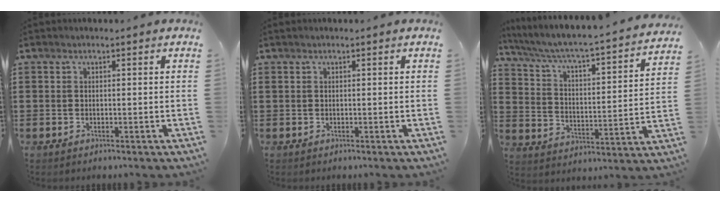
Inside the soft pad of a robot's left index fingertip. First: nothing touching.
{"total": 0.0}
{"total": 4.3, "force": [3.8, 0.0, 2.1], "torque": [-0.061, -0.041, 0.052]}